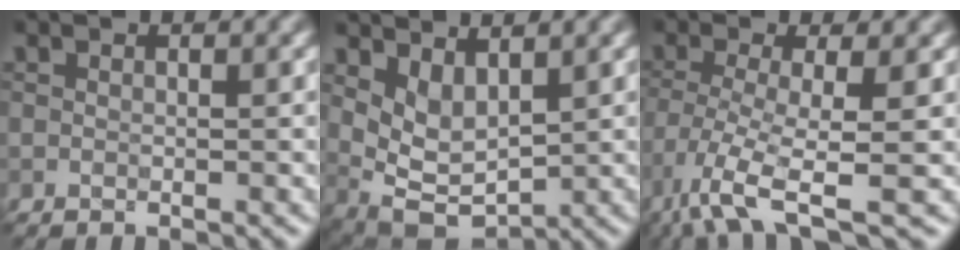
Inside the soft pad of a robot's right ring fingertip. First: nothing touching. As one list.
[{"total": 3.6, "force": [1.7, 2.1, 2.5], "torque": [-0.058, -0.014, 0.040]}, {"total": 6.6, "force": [-3.8, 1.3, 5.2], "torque": [-0.105, -0.010, -0.081]}]